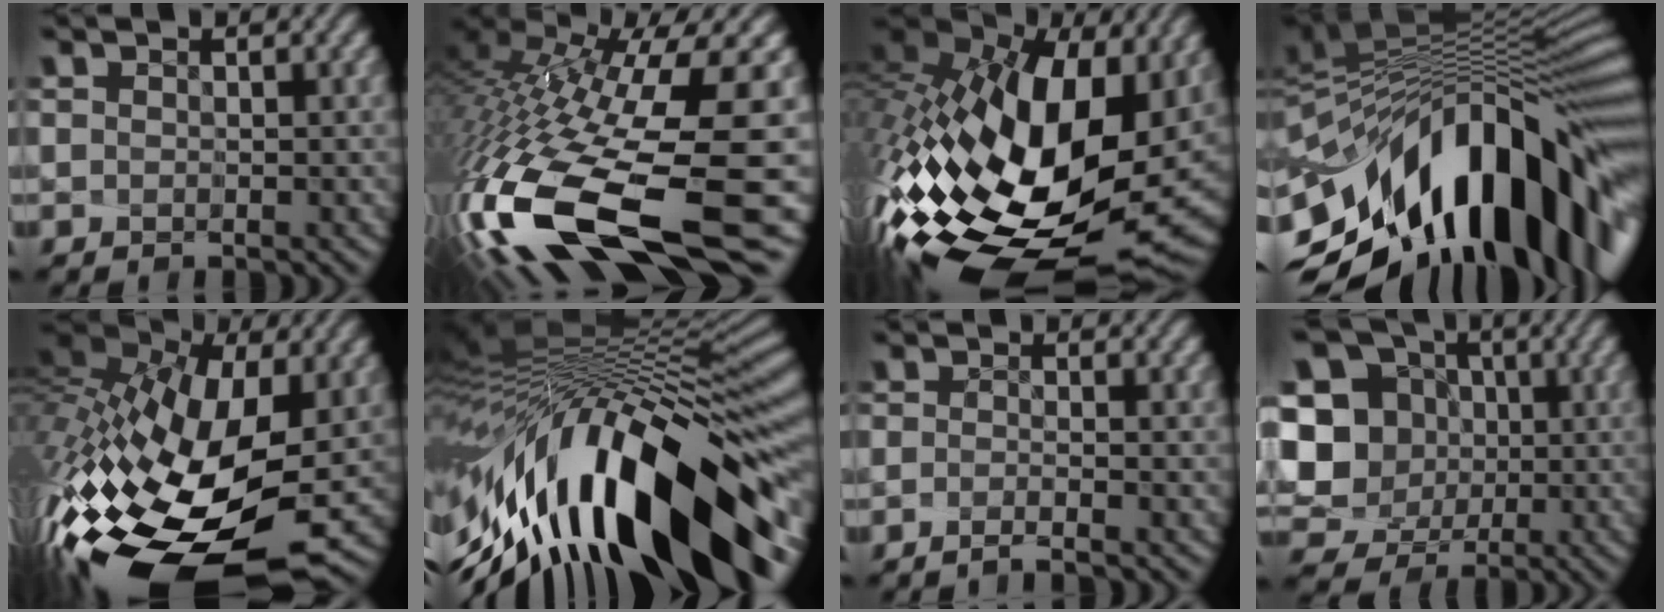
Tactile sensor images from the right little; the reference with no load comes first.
{"total": 16.3, "force": [-6.0, 4.7, 14.4], "torque": [-0.327, -0.060, -0.074]}
{"total": 18.2, "force": [-5.1, 10.5, 14.0], "torque": [-0.277, -0.034, -0.076]}
{"total": 15.5, "force": [-7.3, 6.1, 12.2], "torque": [-0.180, -0.004, -0.120]}
{"total": 17.1, "force": [-7.1, 7.9, 13.5], "torque": [-0.284, -0.035, -0.112]}
{"total": 16.2, "force": [-5.4, 5.7, 14.2], "torque": [-0.228, -0.008, -0.075]}
{"total": 2.2, "force": [-1.8, -1.2, 0.4], "torque": [-0.004, -0.023, -0.020]}
{"total": 10.2, "force": [-0.2, 9.6, 3.2], "torque": [-0.137, 0.009, -0.005]}